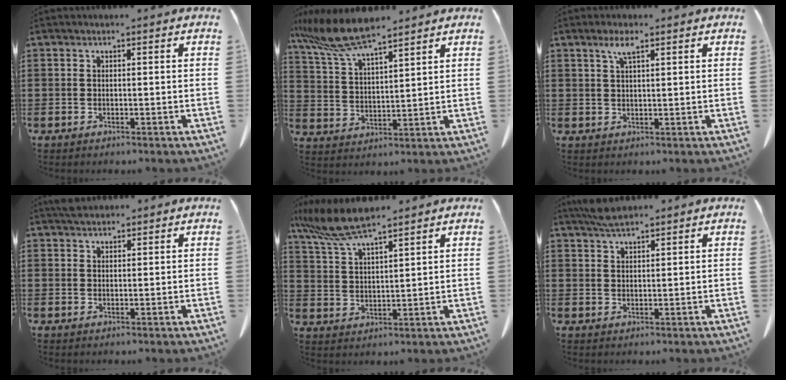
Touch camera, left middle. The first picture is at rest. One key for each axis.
{"total": 9.6, "fx": 7.8, "fy": 1.0, "fz": 5.5, "tx": -0.137, "ty": -0.030, "tz": 0.140}
{"total": 3.3, "fx": 2.0, "fy": 0.7, "fz": 2.5, "tx": -0.055, "ty": 0.004, "tz": 0.034}
{"total": 1.9, "fx": 1.8, "fy": 0.6, "fz": 0.5, "tx": -0.015, "ty": 0.002, "tz": 0.035}
{"total": 8.4, "fx": 6.8, "fy": 0.9, "fz": 4.8, "tx": -0.120, "ty": -0.023, "tz": 0.123}
{"total": 3.1, "fx": 2.6, "fy": 0.6, "fz": 1.6, "tx": -0.037, "ty": 0.000, "tz": 0.050}